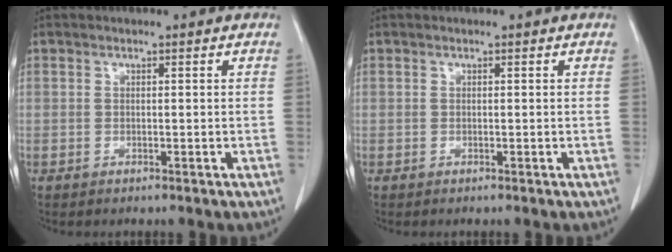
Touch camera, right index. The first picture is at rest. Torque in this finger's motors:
{"motor_torque": [0.00, 0.00, 0.00, 0.00]}